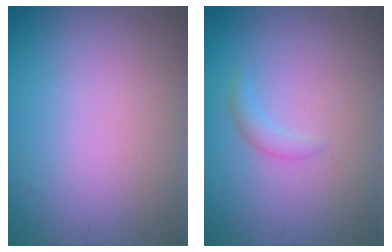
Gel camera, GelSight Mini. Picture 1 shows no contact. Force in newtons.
{"total": 1.0, "press": 1.0, "slide": 0.1}